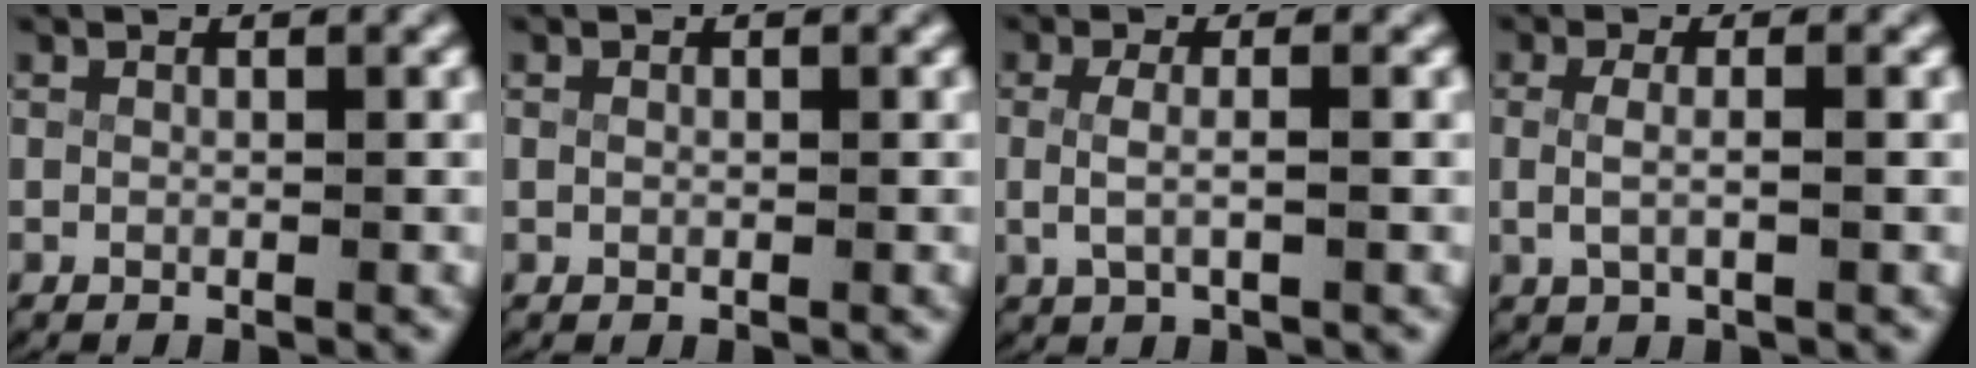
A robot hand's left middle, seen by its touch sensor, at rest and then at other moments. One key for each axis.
{"total": 0.0}
{"total": 2.5, "fx": -0.2, "fy": 1.0, "fz": 2.3, "tx": -0.060, "ty": -0.008, "tz": 0.003}
{"total": 2.3, "fx": -0.2, "fy": 0.8, "fz": 2.1, "tx": -0.054, "ty": -0.008, "tz": 0.001}